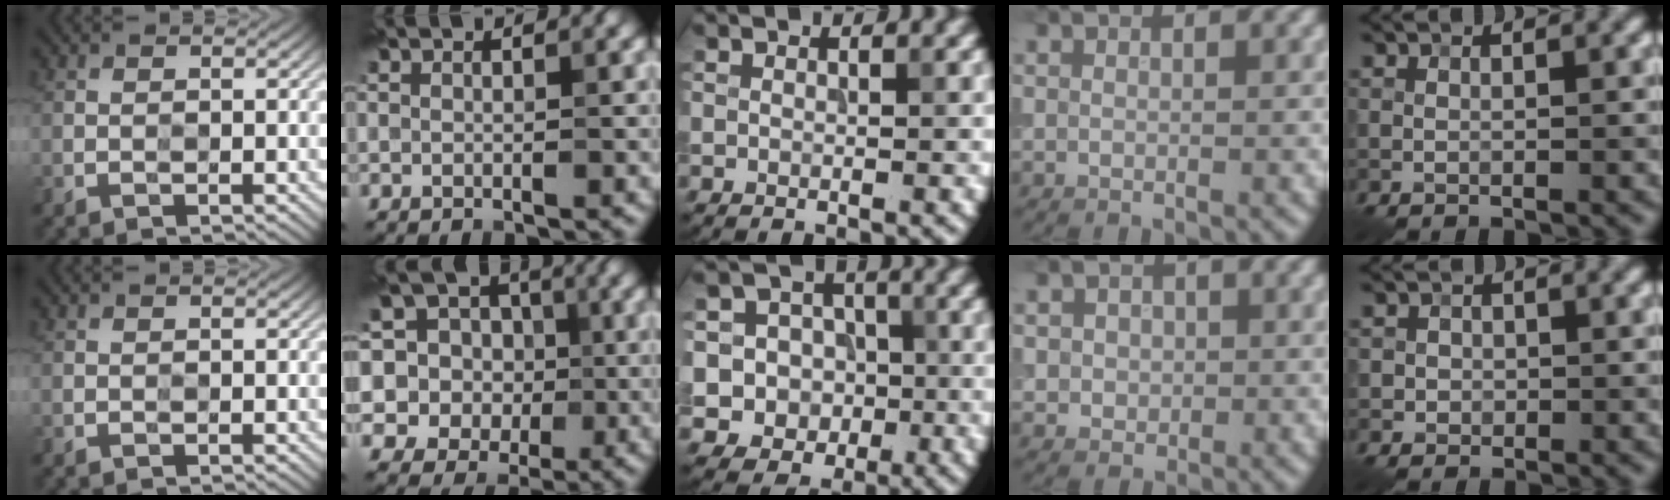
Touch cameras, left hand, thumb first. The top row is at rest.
{"index": {"total": 13.2, "force": [3.3, 11.5, 5.4], "torque": [-0.143, 0.048, 0.032]}, "middle": {"total": 8.0, "force": [-1.6, 7.6, 2.0], "torque": [-0.031, 0.017, -0.053]}, "ring": {"total": 2.3, "force": [0.1, 2.0, 1.0], "torque": [-0.009, 0.002, -0.004]}, "little": {"total": 1.1, "force": [-0.1, 1.1, 0.1], "torque": [0.005, -0.004, -0.001]}}